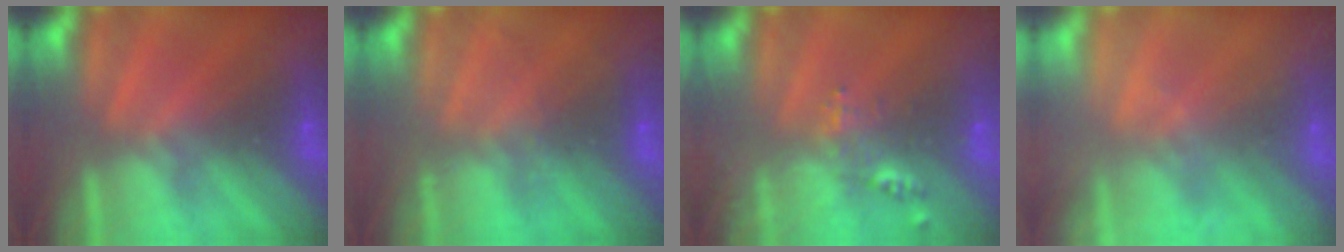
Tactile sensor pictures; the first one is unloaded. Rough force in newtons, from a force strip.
{"total": 1.9}
{"total": 2.4}
{"total": 2.2}